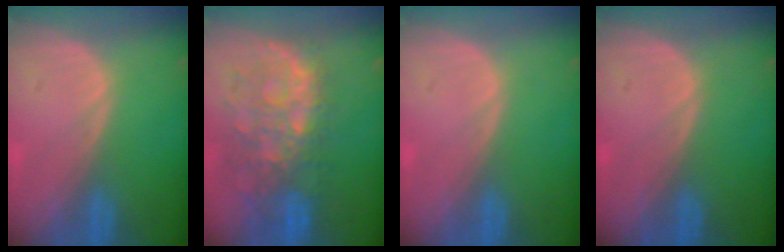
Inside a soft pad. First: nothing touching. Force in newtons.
{"total": 10.6, "press": 9.5, "slide": 4.9}
{"total": 0.0}
{"total": 0.0}